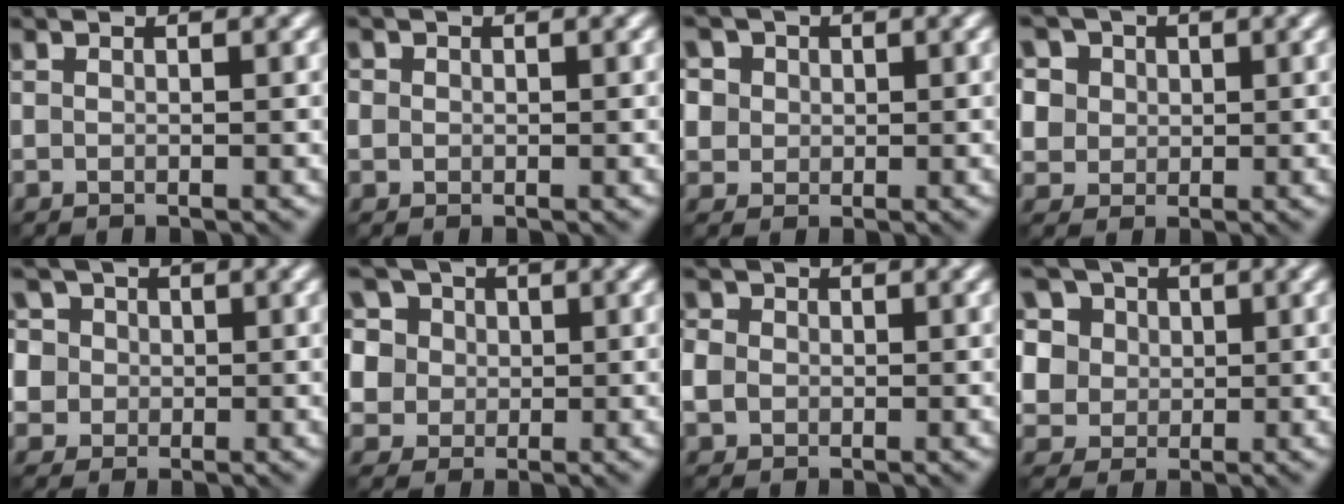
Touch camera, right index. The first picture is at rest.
{"total": 1.8, "force": [0.4, 1.6, 0.6], "torque": [-0.007, 0.008, 0.000]}
{"total": 7.6, "force": [3.5, 6.0, 3.1], "torque": [-0.066, 0.026, 0.036]}
{"total": 9.8, "force": [4.8, 7.4, 4.2], "torque": [-0.098, 0.027, 0.060]}
{"total": 8.9, "force": [3.1, 7.4, 3.8], "torque": [-0.075, 0.037, 0.017]}
{"total": 11.1, "force": [4.9, 8.6, 5.1], "torque": [-0.113, 0.040, 0.060]}
{"total": 5.5, "force": [0.0, 4.9, 2.5], "torque": [-0.055, 0.026, -0.031]}
{"total": 12.7, "force": [6.1, 9.4, 5.9], "torque": [-0.142, 0.043, 0.086]}